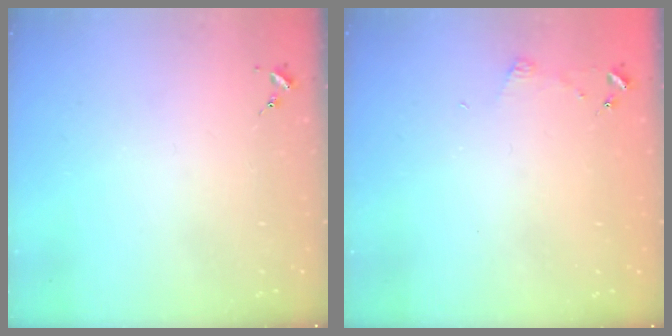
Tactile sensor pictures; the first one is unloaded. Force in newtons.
{"total": 3.6, "press": 3.6, "slide": 0.4}